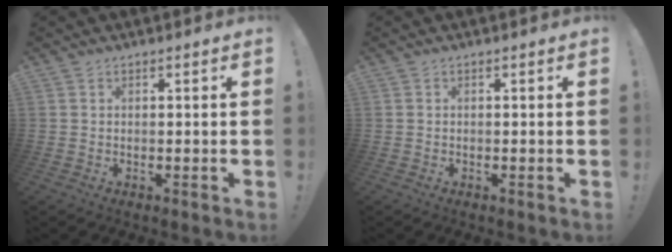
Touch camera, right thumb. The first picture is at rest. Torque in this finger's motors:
{"motor_torque": [0.15, 0.03, 0.20, -0.04, 0.03]}